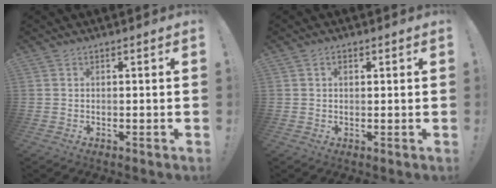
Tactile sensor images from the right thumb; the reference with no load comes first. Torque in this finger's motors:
{"motor_torque": [0.26, 0.08, -0.03, -0.01, 0.06]}